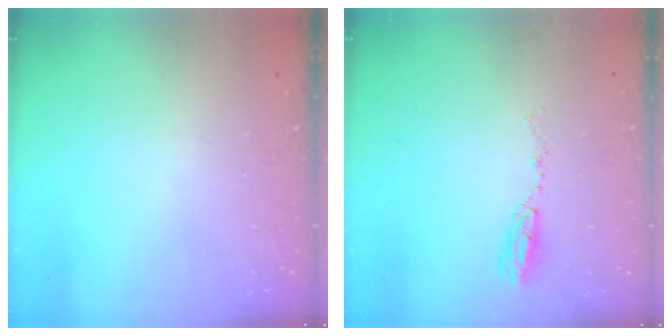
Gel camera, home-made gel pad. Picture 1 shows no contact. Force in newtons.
{"total": 5.4, "press": 5.3, "slide": 0.6}